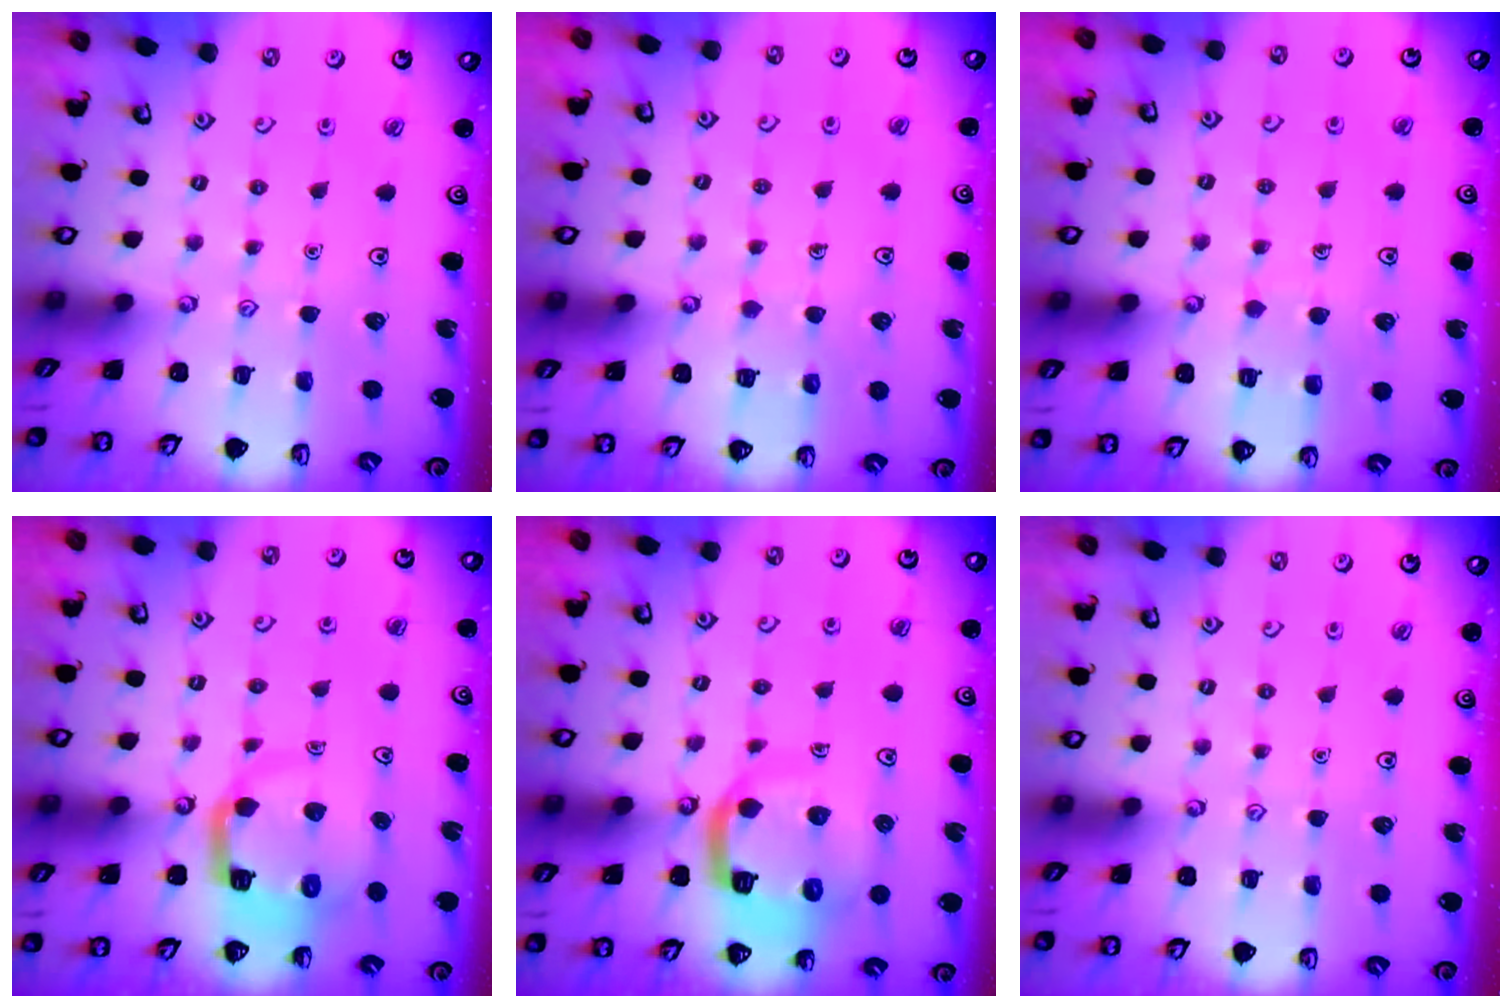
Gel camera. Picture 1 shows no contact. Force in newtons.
{"total": 3.9, "press": 3.8, "slide": 0.3}
{"total": 4.0, "press": 3.9, "slide": 0.3}
{"total": 7.3, "press": 7.3, "slide": 1.0}
{"total": 11.9, "press": 11.8, "slide": 1.2}
{"total": 0.0}